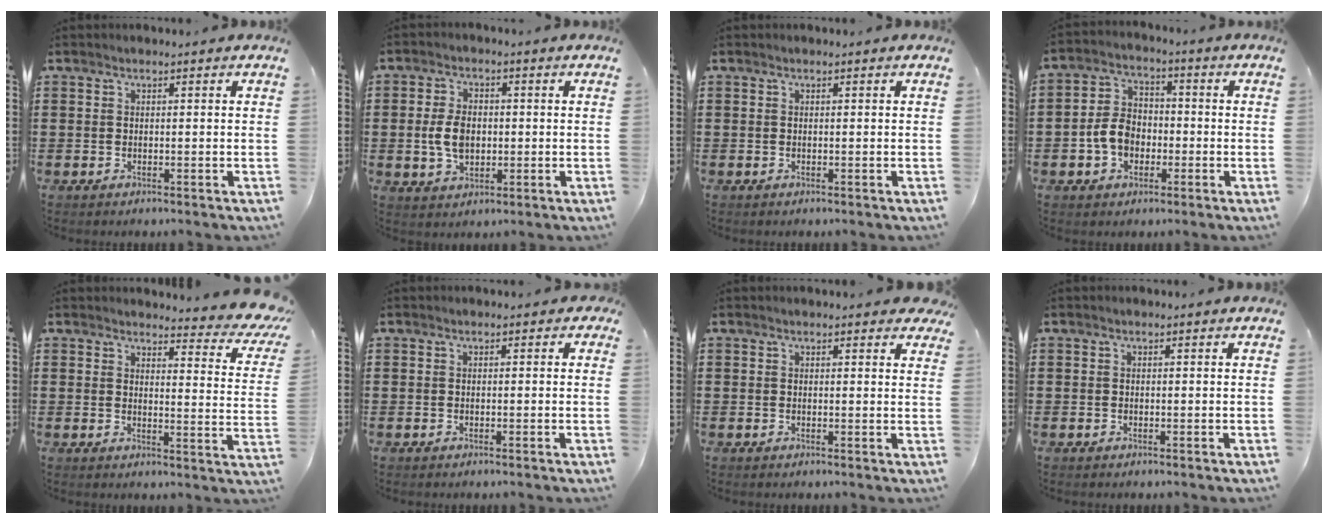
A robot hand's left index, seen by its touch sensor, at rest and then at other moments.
{"total": 5.7, "force": [-0.1, 3.6, 4.4], "torque": [-0.108, 0.003, -0.008]}
{"total": 0.0}
{"total": 6.0, "force": [-1.8, 4.5, 3.5], "torque": [-0.090, 0.007, -0.040]}
{"total": 4.9, "force": [4.4, 0.4, 2.1], "torque": [-0.035, -0.032, 0.070]}
{"total": 0.6, "force": [-0.3, 0.5, 0.2], "torque": [-0.005, 0.001, -0.006]}
{"total": 1.4, "force": [1.2, 0.3, 0.6], "torque": [-0.007, 0.001, 0.022]}
{"total": 0.0}